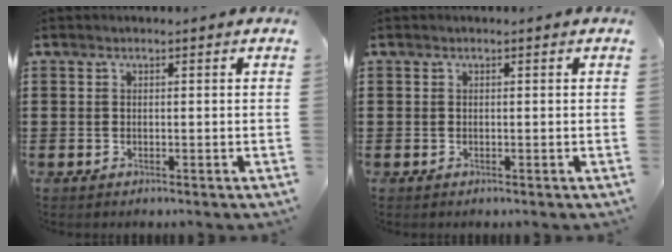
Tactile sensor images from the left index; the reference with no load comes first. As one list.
[{"total": 0.0}]